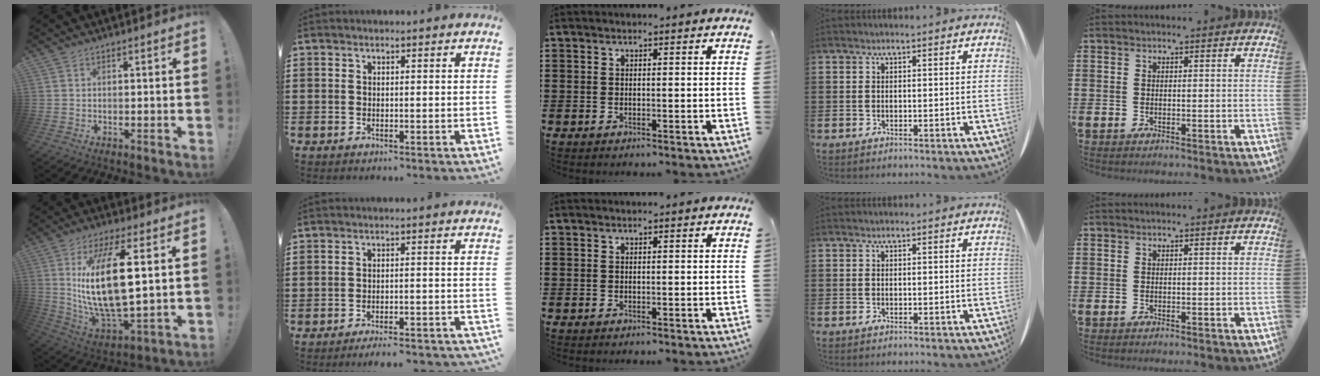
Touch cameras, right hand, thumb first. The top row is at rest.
{"thumb": {"total": 20.9, "force": [4.4, 7.8, 19.0], "torque": [-0.379, -0.023, 0.064]}, "index": {"total": 3.5, "force": [-3.3, -0.2, 1.0], "torque": [-0.020, -0.003, -0.067]}}